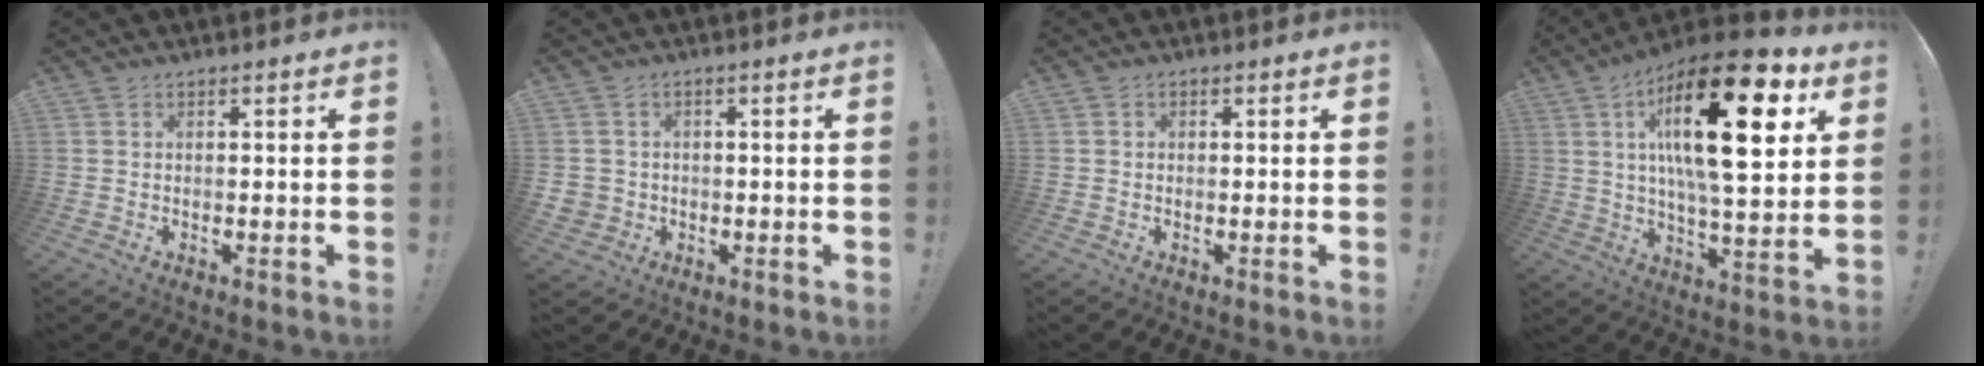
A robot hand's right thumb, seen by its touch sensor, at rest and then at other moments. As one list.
[{"total": 3.6, "force": [-0.1, 3.5, 0.7], "torque": [-0.015, 0.005, 0.004]}, {"total": 0.8, "force": [-0.2, 0.8, 0.3], "torque": [-0.006, 0.005, -0.003]}, {"total": 26.2, "force": [9.5, 8.6, 22.9], "torque": [-0.370, -0.040, 0.145]}]